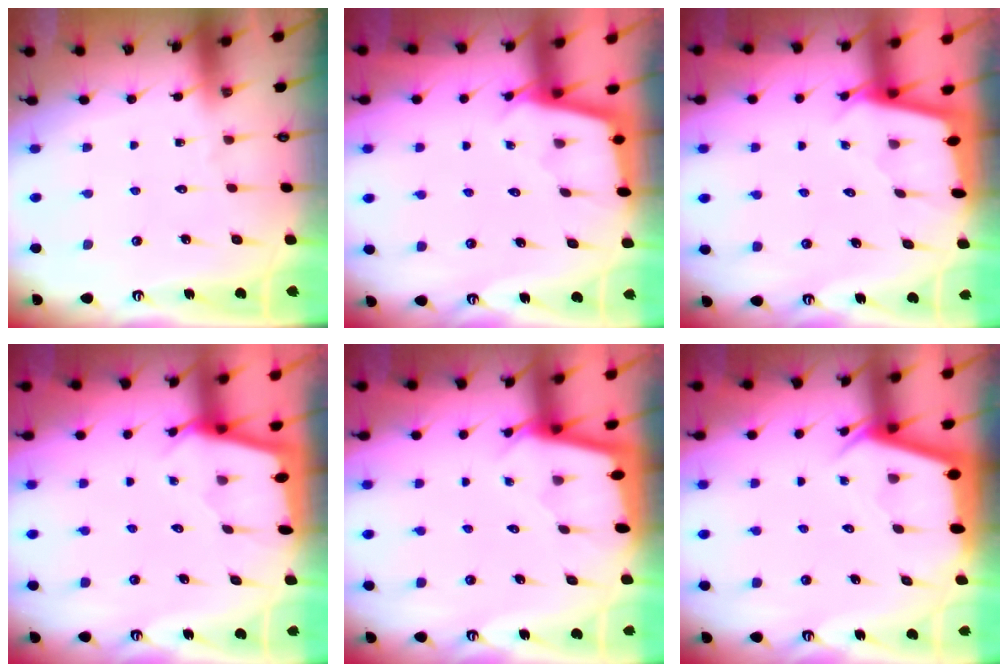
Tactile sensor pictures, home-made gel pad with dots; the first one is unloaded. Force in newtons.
{"total": 2.3, "press": 2.3, "slide": 0.2}
{"total": 2.0, "press": 2.0, "slide": 0.2}
{"total": 2.1, "press": 2.1, "slide": 0.3}
{"total": 1.9, "press": 1.9, "slide": 0.1}
{"total": 2.4, "press": 2.4, "slide": 0.2}